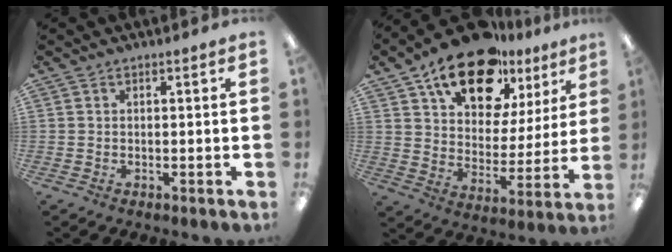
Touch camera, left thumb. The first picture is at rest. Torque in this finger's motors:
{"motor_torque": [1.21, 1.36, 1.39, -1.38, 0.21]}